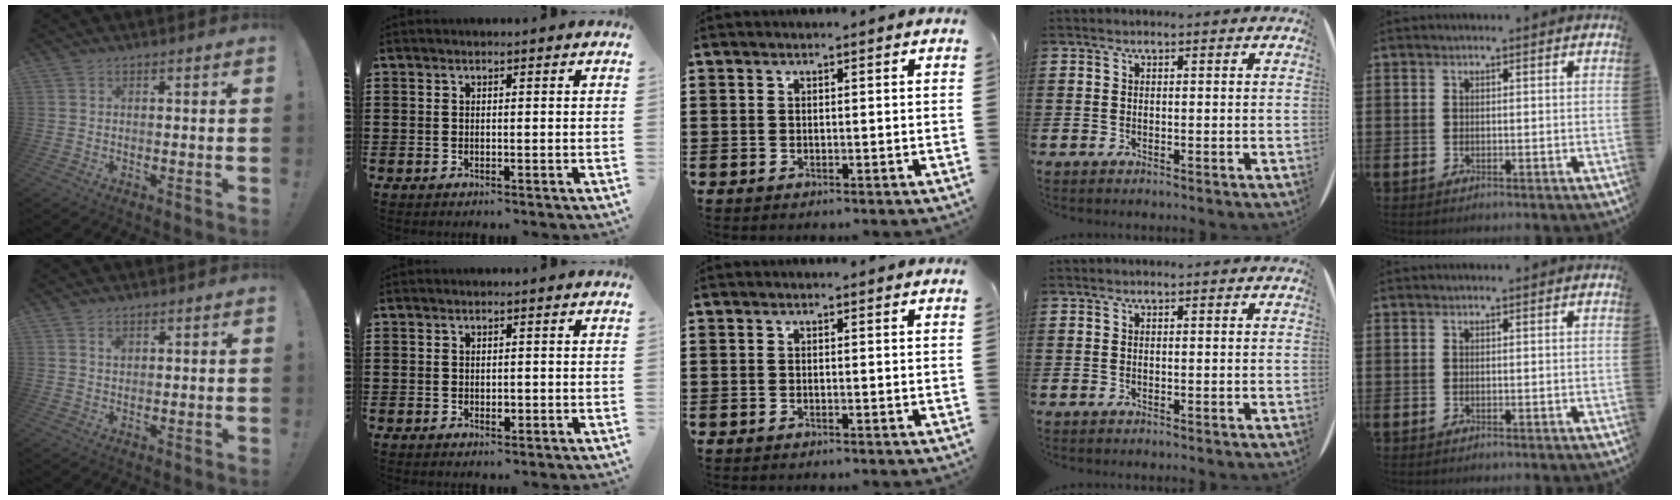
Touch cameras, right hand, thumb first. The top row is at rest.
{"thumb": {"total": 1.3, "force": [0.7, 0.9, 0.5], "torque": [-0.002, -0.003, 0.012]}, "index": {"total": 1.2, "force": [-0.1, 0.7, 1.0], "torque": [-0.018, 0.002, -0.003]}}